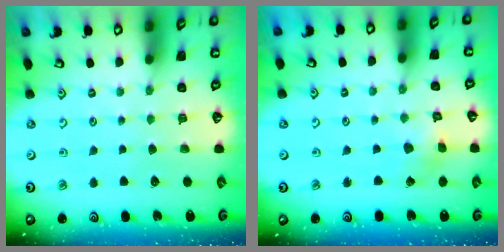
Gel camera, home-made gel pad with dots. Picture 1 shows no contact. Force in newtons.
{"total": 2.2, "press": 2.2, "slide": 0.3}